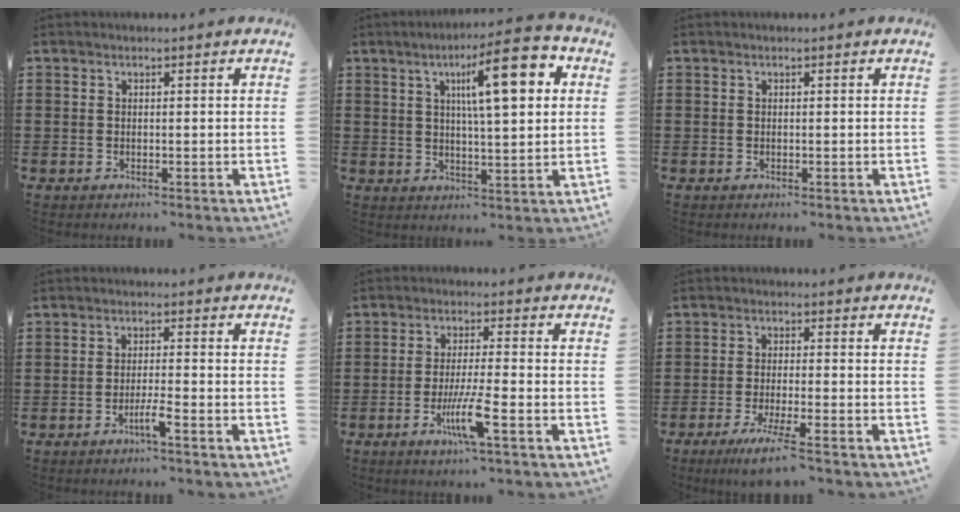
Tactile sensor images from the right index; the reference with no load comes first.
{"total": 12.2, "force": [4.3, 2.7, 11.0], "torque": [-0.185, 0.001, 0.064]}
{"total": 0.0}
{"total": 3.0, "force": [-1.8, -0.2, 2.4], "torque": [-0.040, -0.002, -0.035]}
{"total": 7.0, "force": [-3.0, 0.4, 6.3], "torque": [-0.129, -0.019, -0.057]}
{"total": 5.5, "force": [-4.0, -0.4, 3.8], "torque": [-0.080, -0.024, -0.074]}